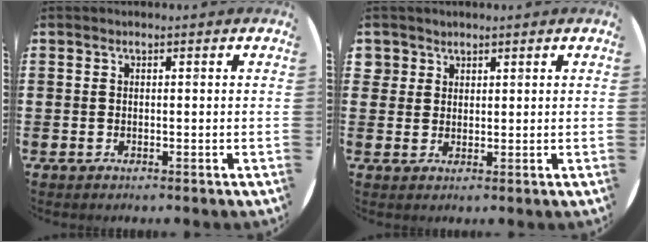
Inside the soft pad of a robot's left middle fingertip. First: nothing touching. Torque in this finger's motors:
{"motor_torque": [0.15, -0.09, -0.06, -0.02]}